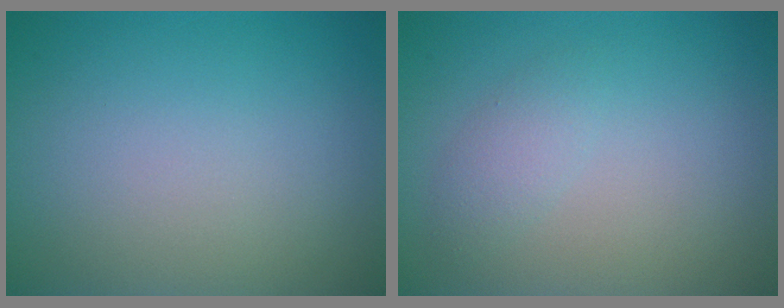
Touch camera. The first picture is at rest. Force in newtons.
{"total": 1.5, "press": 1.5, "slide": 0.1}